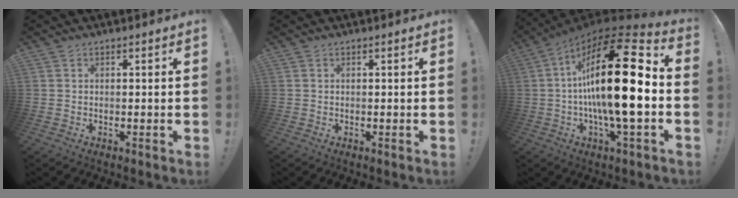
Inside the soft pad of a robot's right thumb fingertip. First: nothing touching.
{"total": 0.0}
{"total": 27.8, "force": [-0.6, 7.1, 26.9], "torque": [-0.458, 0.000, -0.026]}